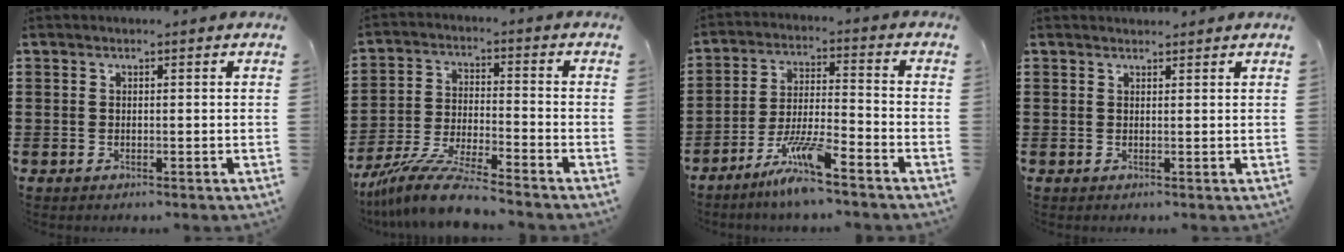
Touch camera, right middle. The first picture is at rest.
{"total": 8.8, "force": [-7.9, 0.2, 3.9], "torque": [-0.086, -0.003, -0.156]}
{"total": 8.4, "force": [-6.5, 0.3, 5.3], "torque": [-0.111, -0.009, -0.125]}
{"total": 1.0, "force": [1.0, 0.0, -0.1], "torque": [-0.001, -0.003, 0.019]}